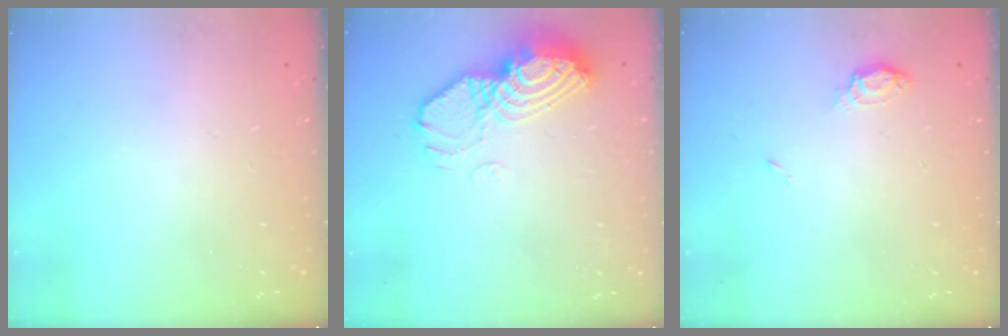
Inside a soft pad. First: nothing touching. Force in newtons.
{"total": 12.3, "press": 12.3, "slide": 1.2}
{"total": 5.6, "press": 5.6, "slide": 0.6}